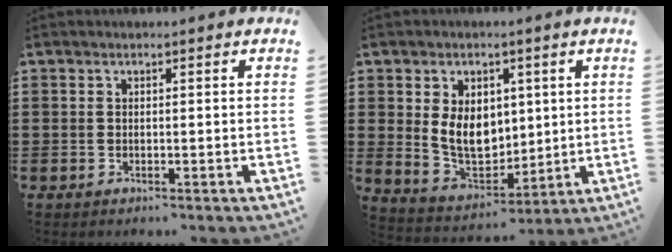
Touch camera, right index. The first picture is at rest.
{"total": 8.3, "force": [1.3, 6.1, 5.4], "torque": [-0.107, 0.002, 0.022]}